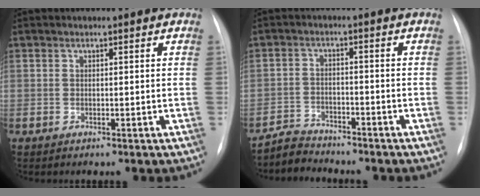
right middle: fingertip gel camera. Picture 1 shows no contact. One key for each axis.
{"total": 4.0, "fx": -4.0, "fy": 0.5, "fz": -0.7, "tx": 0.010, "ty": -0.013, "tz": -0.073}